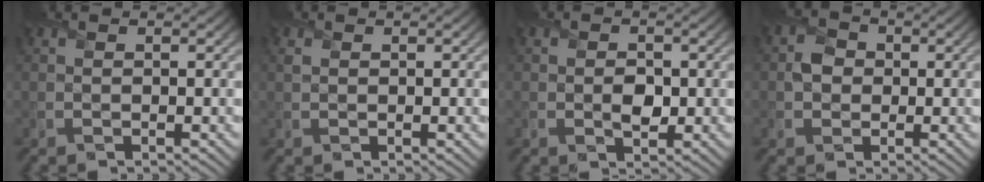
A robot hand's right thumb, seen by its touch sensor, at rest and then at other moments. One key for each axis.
{"total": 0.6, "fx": 0.4, "fy": 0.4, "fz": 0.2, "tx": -0.008, "ty": 0.002, "tz": 0.010}
{"total": 2.1, "fx": -0.2, "fy": 1.6, "fz": 1.4, "tx": -0.024, "ty": -0.005, "tz": -0.005}
{"total": 2.7, "fx": -0.1, "fy": 2.5, "fz": 1.0, "tx": -0.022, "ty": 0.001, "tz": -0.009}